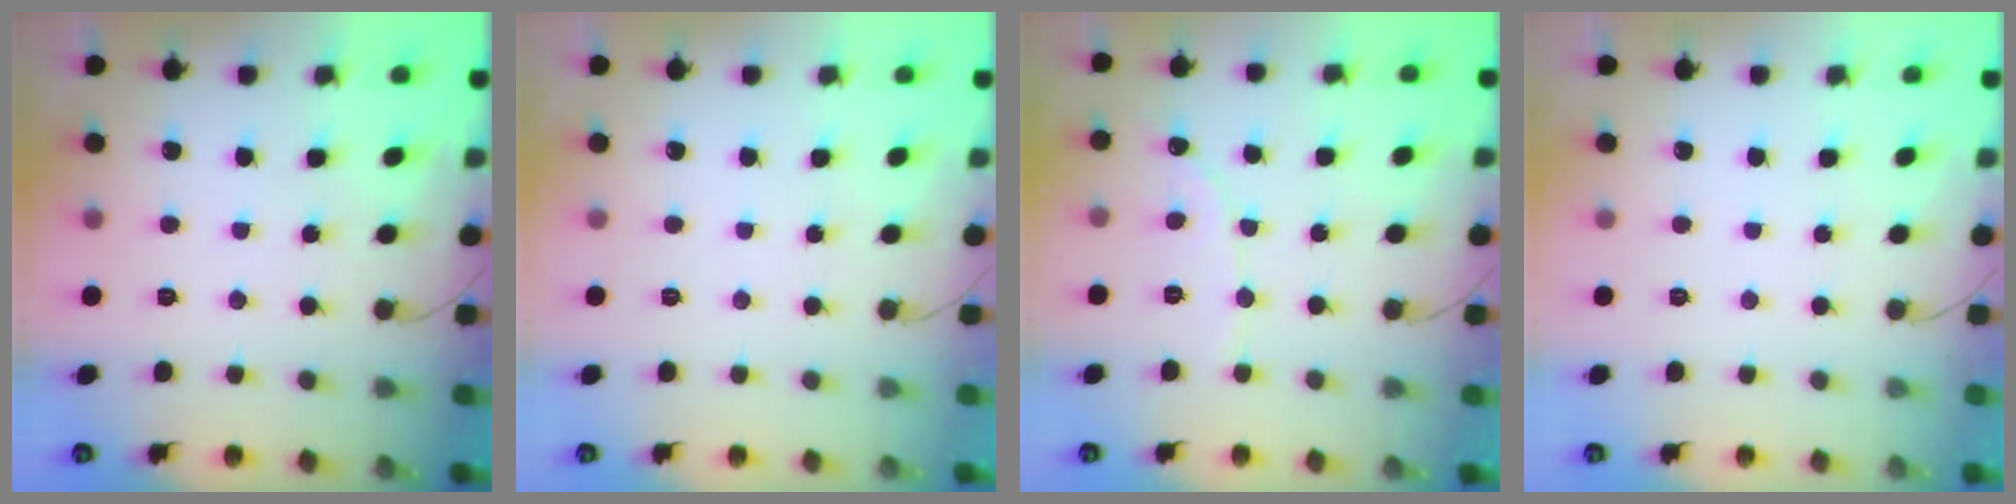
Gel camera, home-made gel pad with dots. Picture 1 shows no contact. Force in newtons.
{"total": 0.0}
{"total": 2.3, "press": 2.3, "slide": 0.2}
{"total": 0.0}